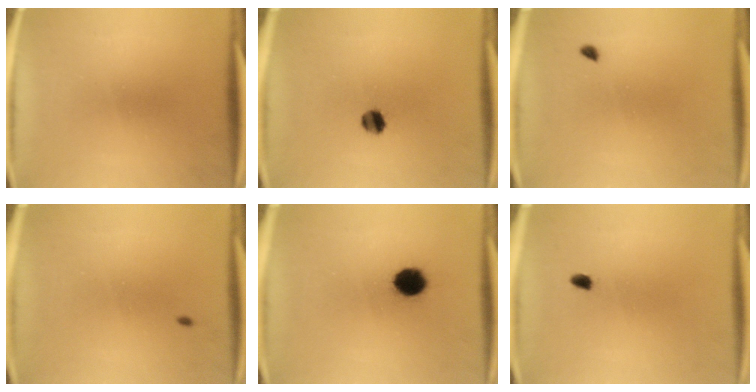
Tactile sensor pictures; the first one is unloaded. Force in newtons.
{"total": 3.8}
{"total": 0.8}
{"total": 0.7}
{"total": 7.0}
{"total": 1.2}